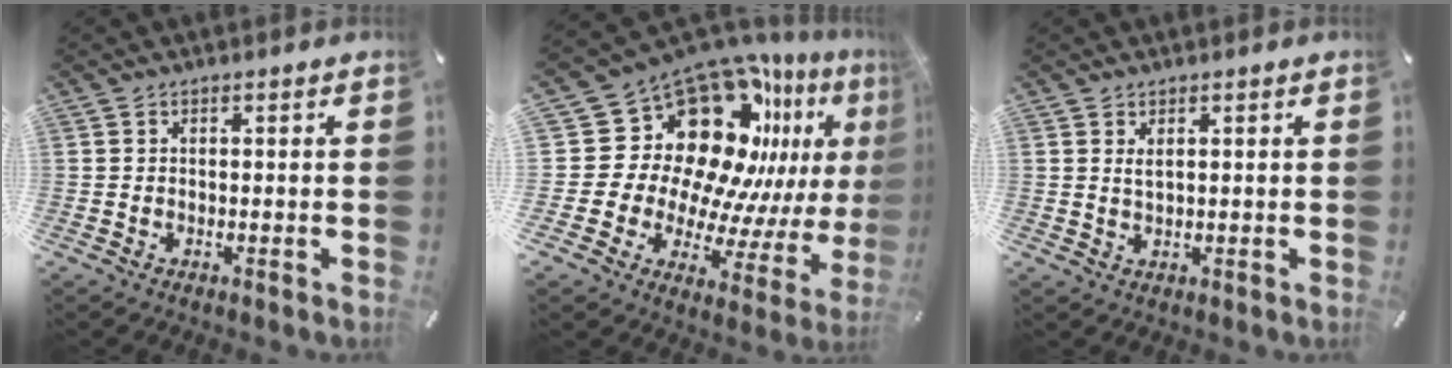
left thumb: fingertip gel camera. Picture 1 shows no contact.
{"total": 22.6, "force": [11.8, 14.9, 12.1], "torque": [-0.191, -0.138, 0.234]}
{"total": 1.7, "force": [0.9, 0.6, 1.3], "torque": [-0.027, -0.001, 0.016]}